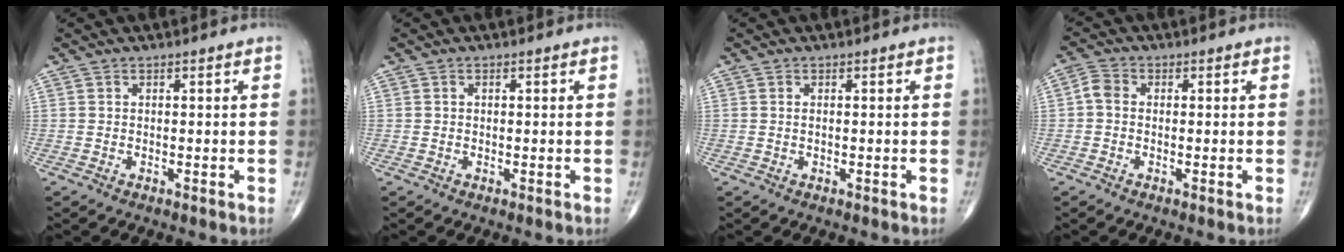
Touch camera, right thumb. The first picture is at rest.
{"total": 0.0}
{"total": 0.5, "force": [0.1, 0.2, 0.5], "torque": [-0.013, 0.001, 0.004]}
{"total": 2.7, "force": [-0.2, 2.1, 1.8], "torque": [-0.032, 0.007, -0.013]}